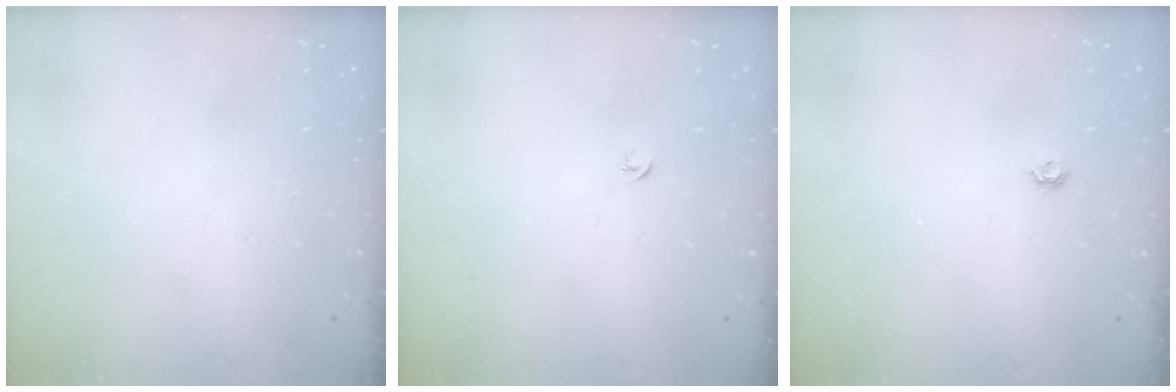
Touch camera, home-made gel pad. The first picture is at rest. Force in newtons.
{"total": 2.7, "press": 2.6, "slide": 0.6}
{"total": 4.6, "press": 4.6, "slide": 0.7}